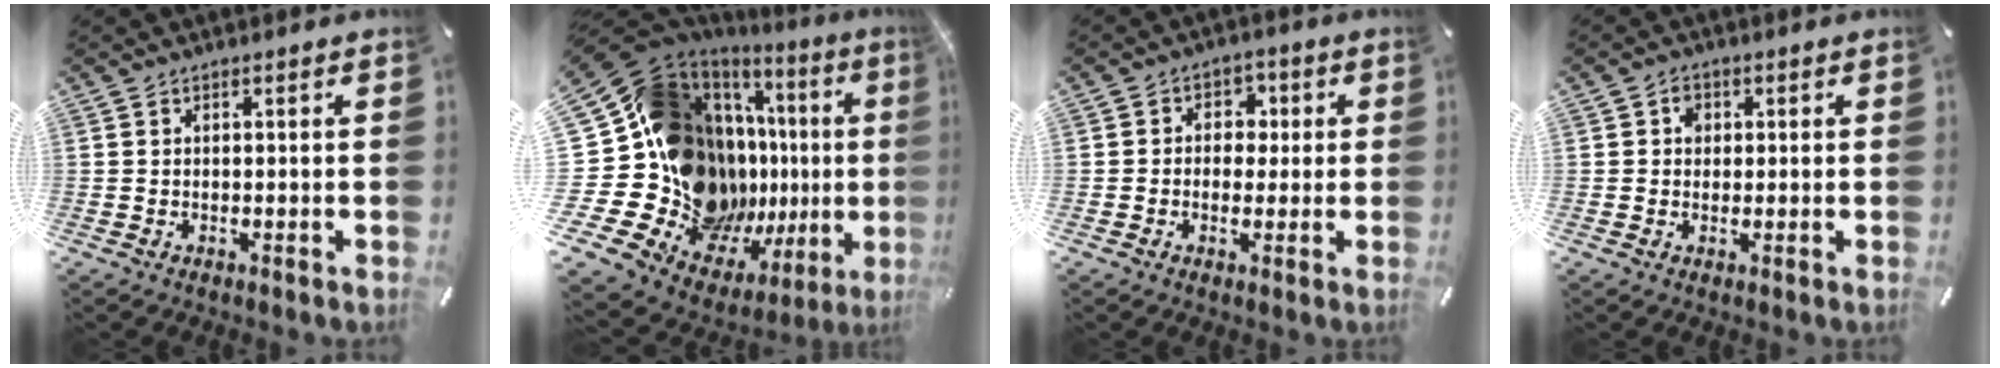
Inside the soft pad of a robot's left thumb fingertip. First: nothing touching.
{"total": 29.6, "force": [0.7, 19.6, 22.2], "torque": [-0.367, -0.095, 0.086]}
{"total": 5.0, "force": [-0.4, 4.4, 2.3], "torque": [-0.034, 0.011, -0.012]}
{"total": 2.4, "force": [0.2, 2.1, 1.1], "torque": [-0.008, 0.000, -0.003]}